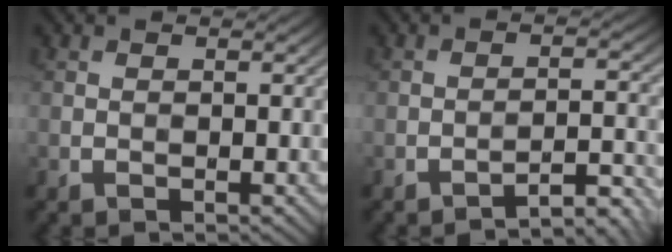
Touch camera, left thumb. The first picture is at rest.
{"total": 4.5, "force": [-3.9, 0.6, 2.2], "torque": [-0.025, 0.018, -0.056]}